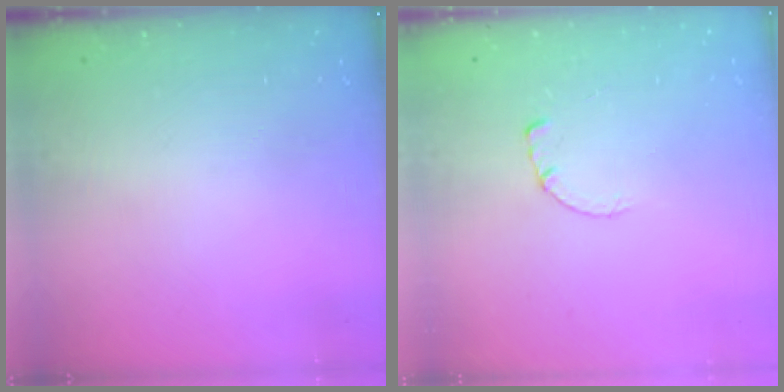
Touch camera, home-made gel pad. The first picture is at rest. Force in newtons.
{"total": 0.7, "press": 0.7, "slide": 0.2}